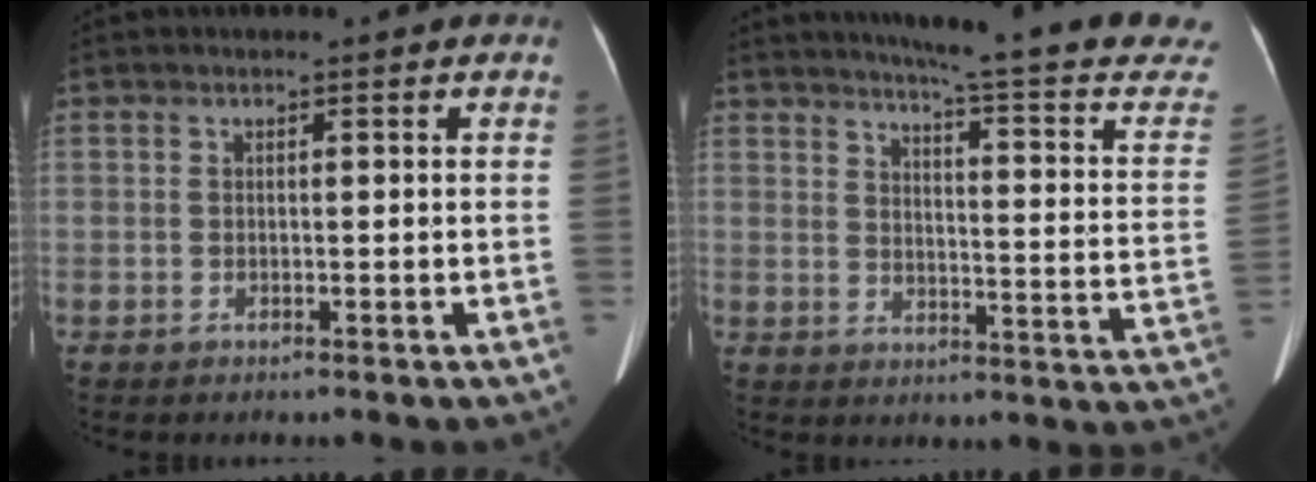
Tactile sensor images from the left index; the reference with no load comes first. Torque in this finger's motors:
{"motor_torque": [0.32, -0.86, -0.01, 0.01]}